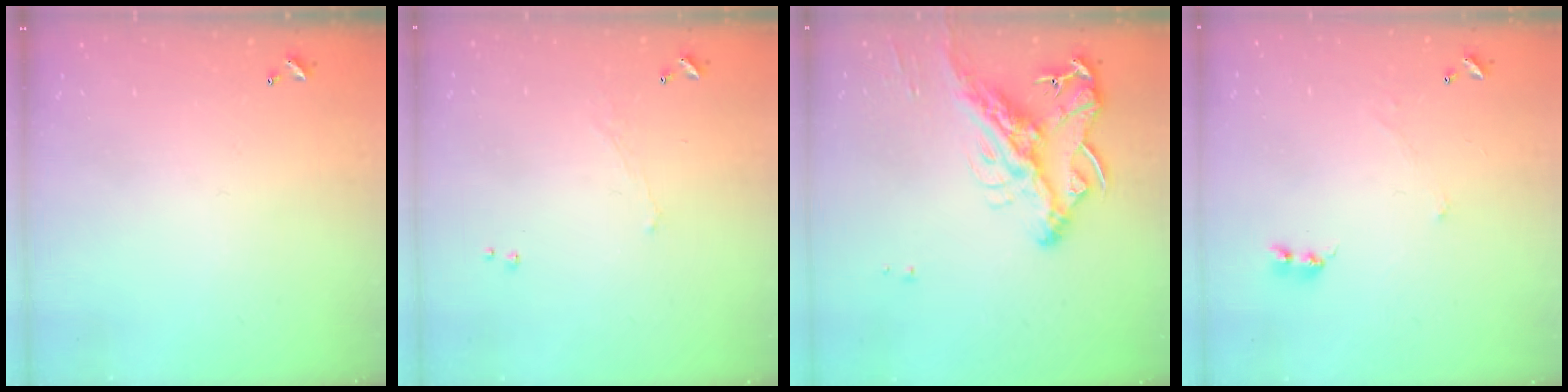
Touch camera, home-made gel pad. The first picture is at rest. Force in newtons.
{"total": 1.1, "press": 1.0, "slide": 0.6}
{"total": 16.1, "press": 16.0, "slide": 2.4}
{"total": 0.0}